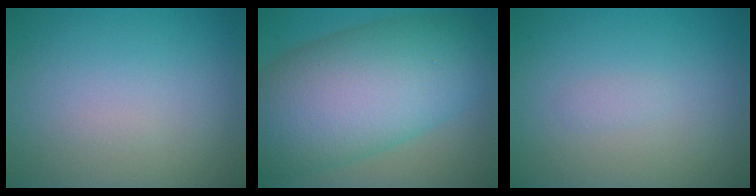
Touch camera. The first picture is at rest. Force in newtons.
{"total": 13.6, "press": 13.6, "slide": 0.6}
{"total": 0.5, "press": 0.5, "slide": 0.0}